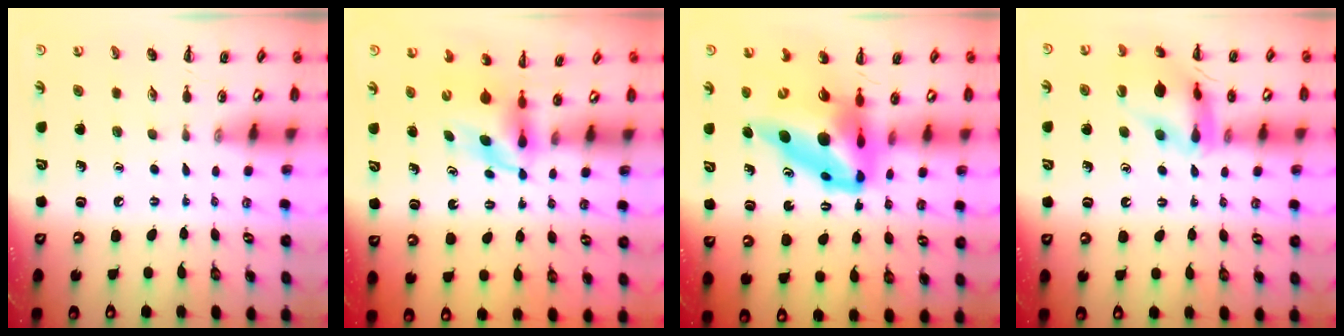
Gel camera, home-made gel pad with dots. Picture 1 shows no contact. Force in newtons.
{"total": 5.8, "press": 5.7, "slide": 1.0}
{"total": 15.8, "press": 15.0, "slide": 4.8}
{"total": 14.1, "press": 14.0, "slide": 1.8}